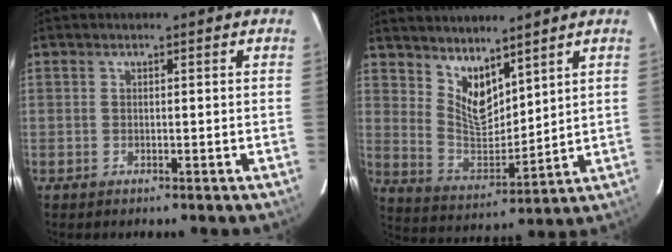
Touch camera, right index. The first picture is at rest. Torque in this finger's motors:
{"motor_torque": [0.01, 0.19, 0.04, 0.02]}